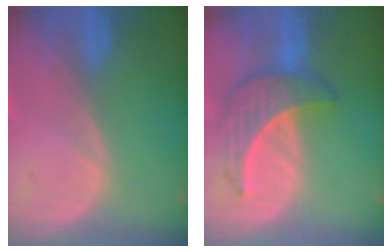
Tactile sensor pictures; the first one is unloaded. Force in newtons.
{"total": 6.5, "press": 6.4, "slide": 1.5}